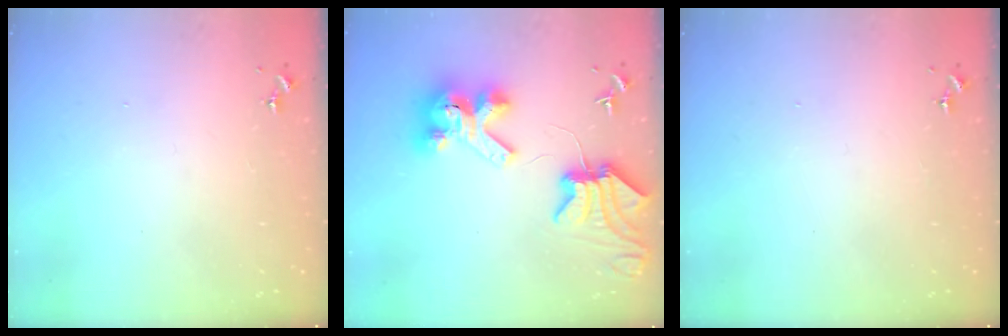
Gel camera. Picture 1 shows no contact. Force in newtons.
{"total": 10.2, "press": 10.1, "slide": 1.5}
{"total": 0.0}